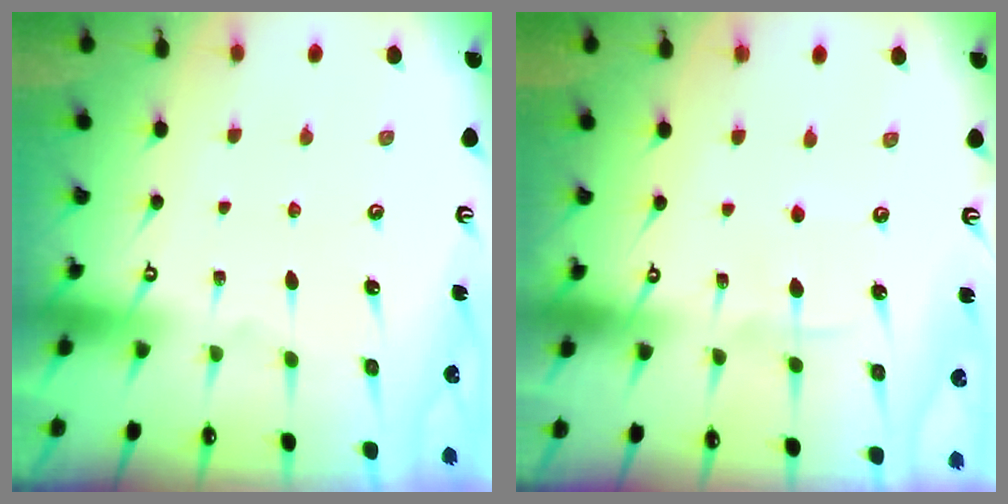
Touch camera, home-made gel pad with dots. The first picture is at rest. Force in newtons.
{"total": 2.9, "press": 2.9, "slide": 0.3}